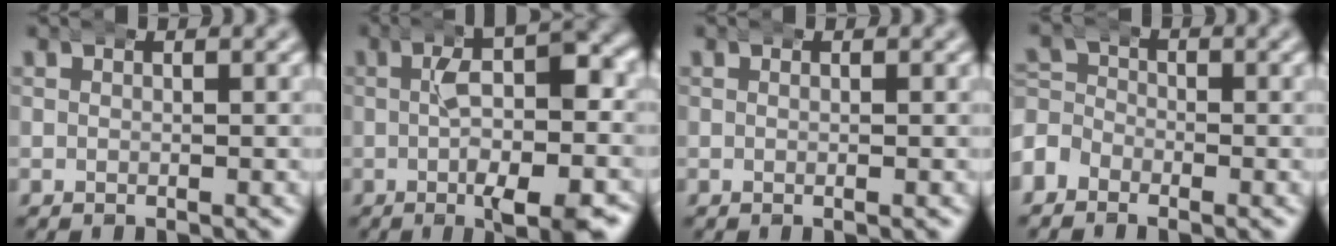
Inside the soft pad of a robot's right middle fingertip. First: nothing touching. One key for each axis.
{"total": 6.7, "fx": -1.3, "fy": 1.9, "fz": 6.3, "tx": -0.080, "ty": -0.003, "tz": -0.026}
{"total": 0.5, "fx": 0.3, "fy": -0.1, "fz": 0.4, "tx": -0.001, "ty": 0.006, "tz": -0.002}
{"total": 3.7, "fx": -1.2, "fy": 3.4, "fz": 0.8, "tx": -0.032, "ty": -0.015, "tz": -0.031}